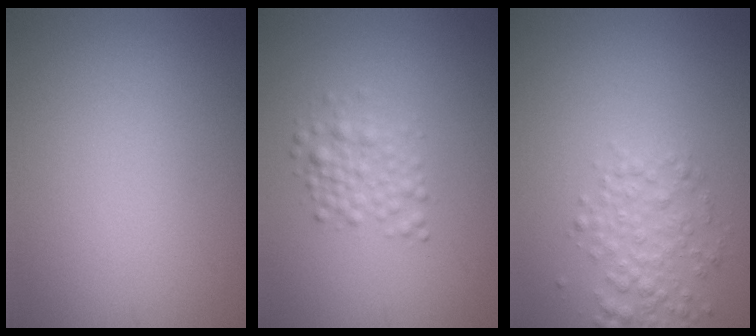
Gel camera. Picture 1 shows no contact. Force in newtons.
{"total": 2.3, "press": 2.3, "slide": 0.0}
{"total": 2.7, "press": 2.7, "slide": 0.1}